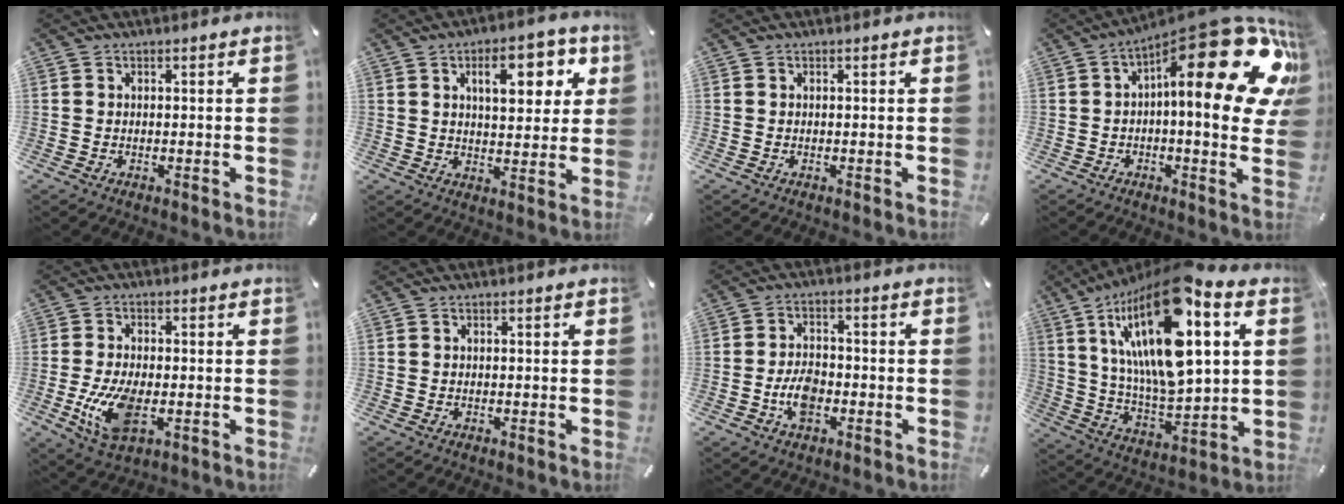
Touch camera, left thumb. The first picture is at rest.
{"total": 12.4, "force": [5.2, 6.0, 9.5], "torque": [-0.131, -0.007, 0.083]}
{"total": 0.0}
{"total": 27.9, "force": [10.5, 9.7, 24.0], "torque": [-0.321, -0.089, 0.182]}
{"total": 11.1, "force": [-2.3, 5.8, 9.1], "torque": [-0.202, -0.011, -0.037]}
{"total": 0.0}
{"total": 6.9, "force": [-2.4, 4.3, 4.7], "torque": [-0.103, 0.010, -0.047]}
{"total": 27.2, "force": [11.0, 10.9, 22.3], "torque": [-0.429, -0.062, 0.180]}